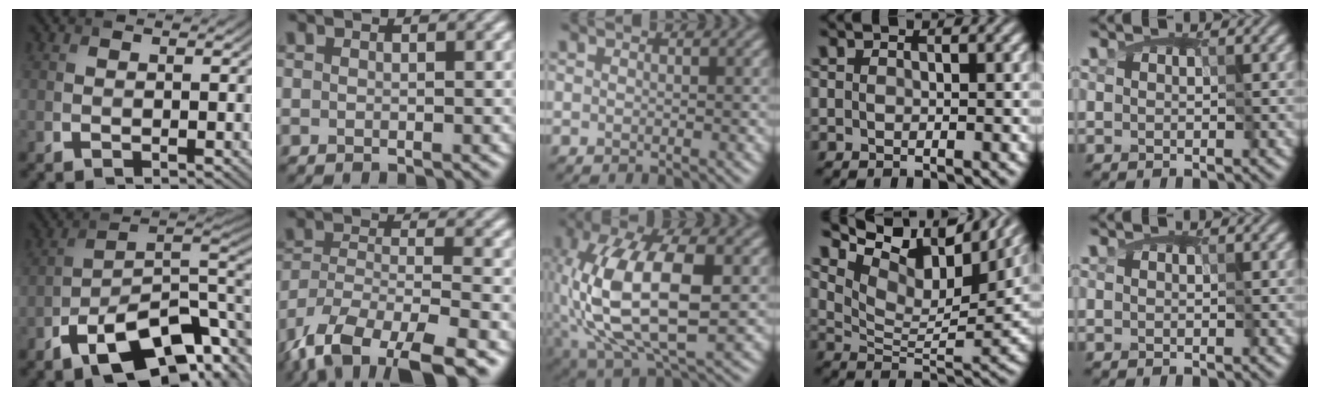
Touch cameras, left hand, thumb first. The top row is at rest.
{"thumb": {"total": 14.4, "force": [-7.6, 7.0, 10.0], "torque": [-0.154, -0.020, -0.134]}, "index": {"total": 11.5, "force": [-8.2, 4.2, 6.8], "torque": [-0.128, -0.026, -0.145]}, "middle": {"total": 12.6, "force": [-0.1, 6.1, 11.0], "torque": [-0.223, 0.002, 0.001]}, "ring": {"total": 11.4, "force": [8.6, 4.2, 6.3], "torque": [-0.126, 0.015, 0.146]}}